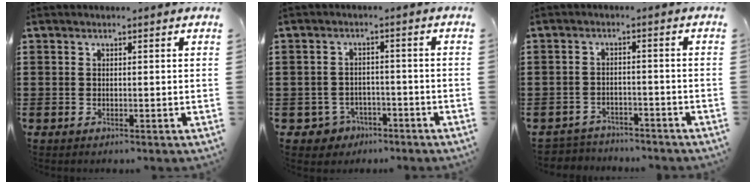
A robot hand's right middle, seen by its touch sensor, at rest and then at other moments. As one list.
[{"total": 2.4, "force": [-1.9, 1.4, 0.2], "torque": [-0.019, 0.000, -0.044]}, {"total": 2.7, "force": [-2.7, 0.3, -0.3], "torque": [-0.001, 0.001, -0.060]}]